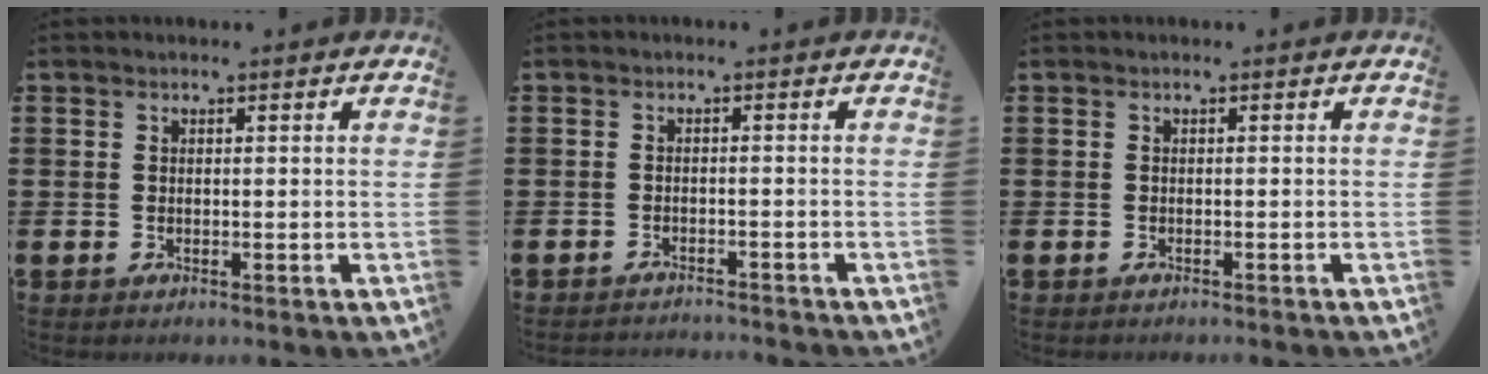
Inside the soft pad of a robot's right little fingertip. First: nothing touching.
{"total": 1.3, "force": [-1.3, -0.1, -0.1], "torque": [-0.002, 0.004, -0.028]}
{"total": 0.0}